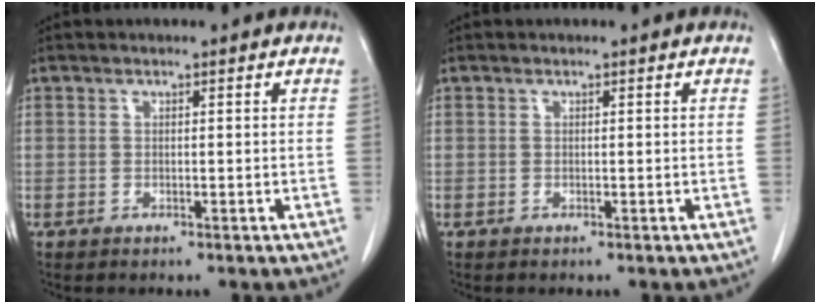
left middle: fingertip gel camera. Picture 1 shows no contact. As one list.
[{"total": 0.0}]